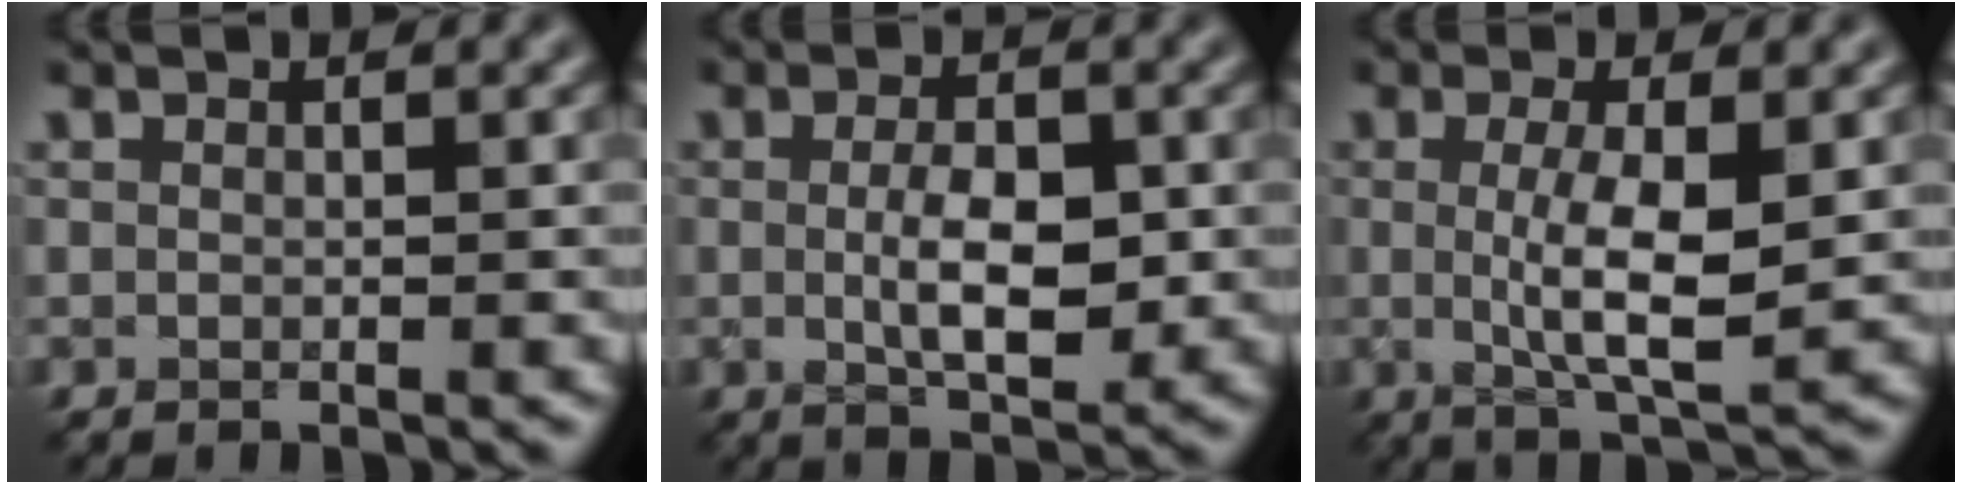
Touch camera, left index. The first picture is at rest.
{"total": 4.4, "force": [-0.2, 1.8, 4.0], "torque": [-0.075, -0.003, 0.001]}
{"total": 5.2, "force": [0.0, 1.2, 5.0], "torque": [-0.098, -0.006, 0.004]}